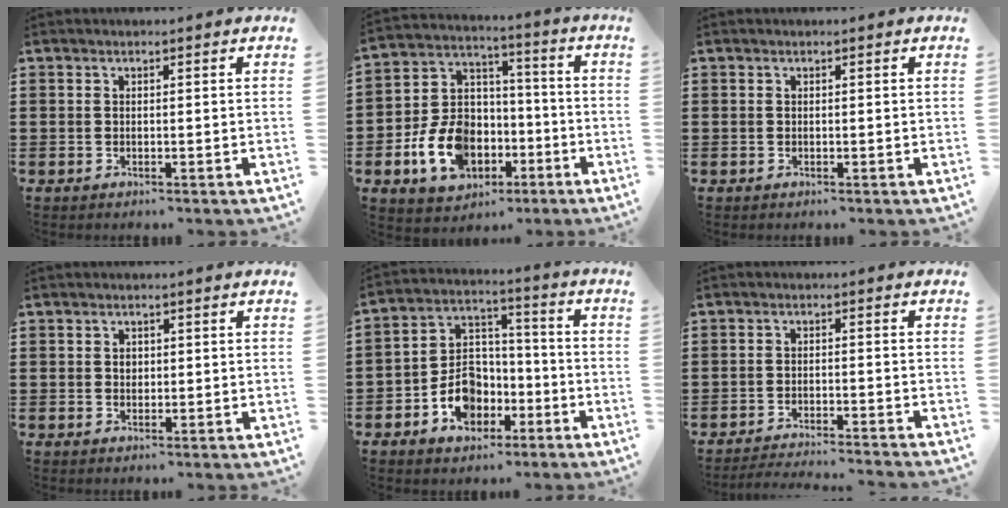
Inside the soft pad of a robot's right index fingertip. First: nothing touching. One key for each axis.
{"total": 12.4, "fx": -4.5, "fy": 9.4, "fz": 6.7, "tx": -0.166, "ty": 0.018, "tz": -0.079}
{"total": 0.0}
{"total": 1.2, "fx": 0.3, "fy": 1.0, "fz": 0.7, "tx": -0.015, "ty": 0.006, "tz": 0.005}
{"total": 8.5, "fx": -4.2, "fy": 6.2, "fz": 4.0, "tx": -0.091, "ty": 0.024, "tz": -0.075}
{"total": 2.9, "fx": -2.8, "fy": -0.5, "fz": 0.4, "tx": -0.010, "ty": -0.004, "tz": -0.060}